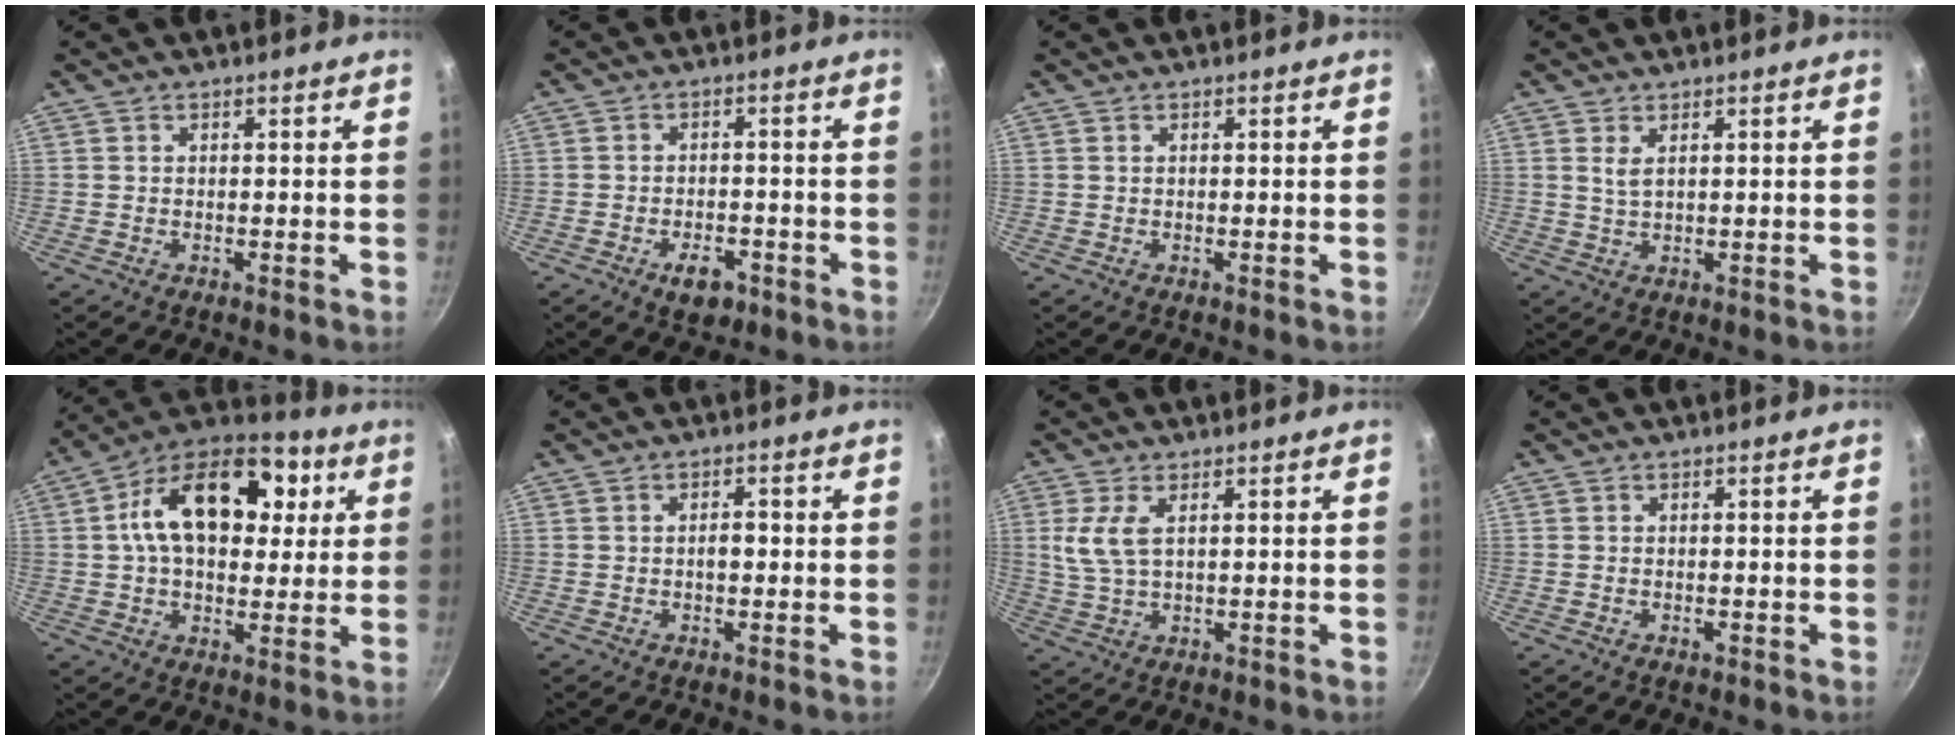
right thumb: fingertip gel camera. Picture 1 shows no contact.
{"total": 5.1, "force": [-2.8, 2.8, 3.2], "torque": [-0.039, 0.014, -0.041]}
{"total": 0.0}
{"total": 2.1, "force": [0.9, 0.8, 1.6], "torque": [-0.033, -0.004, 0.026]}
{"total": 20.7, "force": [4.7, 12.9, 15.6], "torque": [-0.219, 0.018, 0.063]}
{"total": 2.0, "force": [-0.2, 1.2, 1.6], "torque": [-0.018, 0.005, -0.006]}
{"total": 5.5, "force": [1.5, 2.5, 4.6], "torque": [-0.112, 0.000, 0.037]}
{"total": 0.7, "force": [-0.3, 0.4, 0.5], "torque": [-0.010, 0.004, -0.004]}